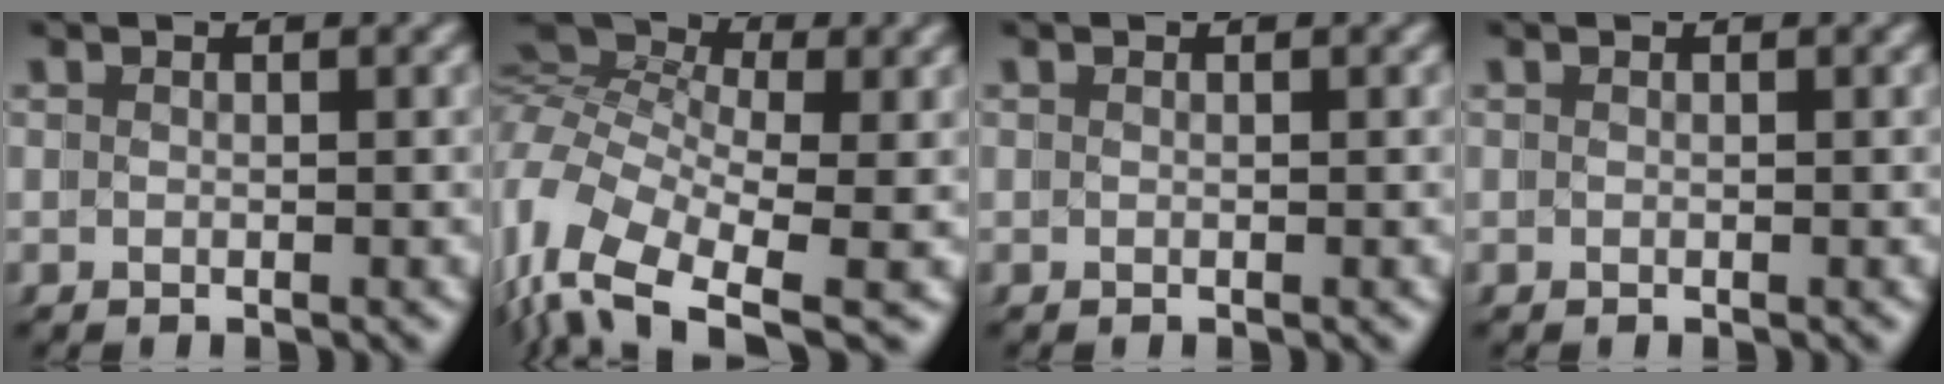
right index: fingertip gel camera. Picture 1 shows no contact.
{"total": 8.5, "force": [-1.6, 5.7, 6.1], "torque": [-0.145, -0.032, -0.017]}
{"total": 0.0}
{"total": 0.0}